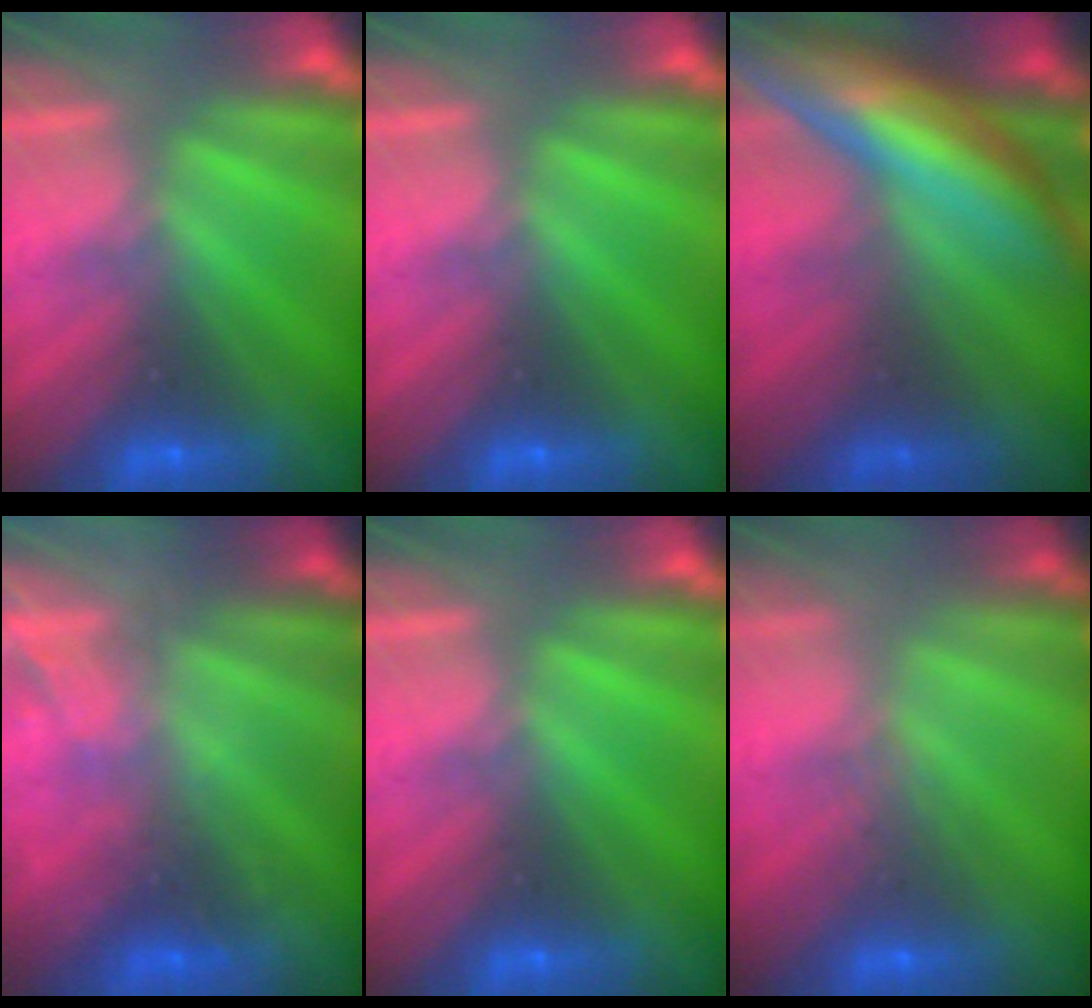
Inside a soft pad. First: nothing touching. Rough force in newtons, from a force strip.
{"total": 0.0}
{"total": 6.5}
{"total": 2.3}
{"total": 0.0}
{"total": 2.9}